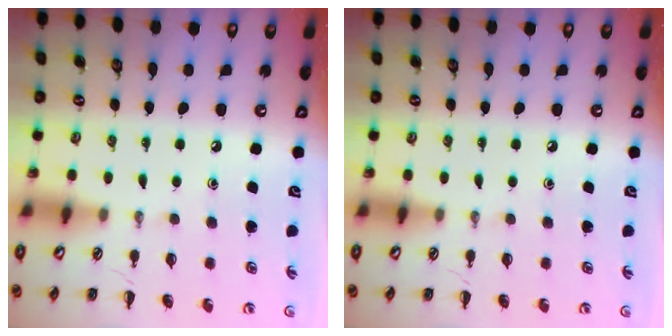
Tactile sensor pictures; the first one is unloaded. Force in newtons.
{"total": 0.0}